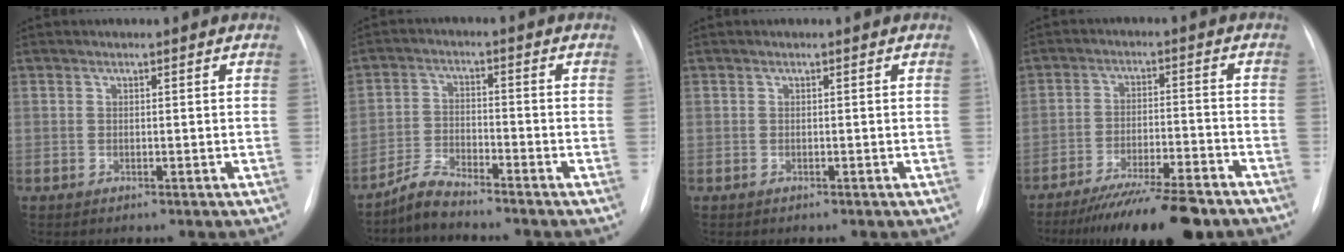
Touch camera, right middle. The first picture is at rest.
{"total": 4.3, "force": [-4.2, 0.2, 1.0], "torque": [-0.024, -0.015, -0.084]}
{"total": 0.0}
{"total": 14.1, "force": [-11.4, 1.6, 8.0], "torque": [-0.120, -0.019, -0.179]}